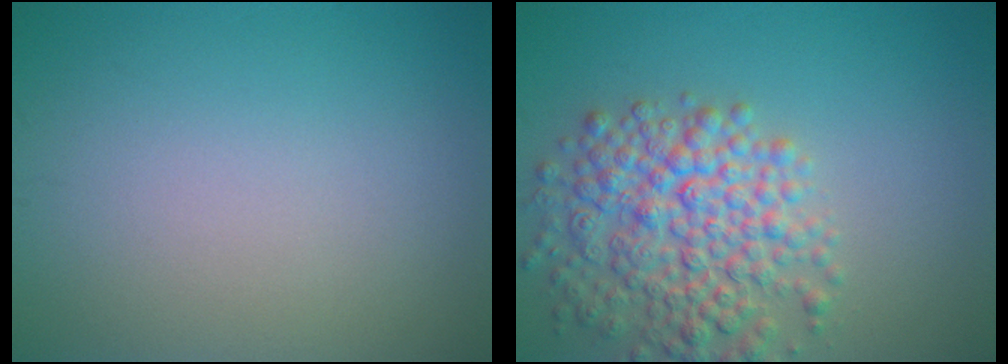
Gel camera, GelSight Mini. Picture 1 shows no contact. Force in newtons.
{"total": 6.8, "press": 6.8, "slide": 0.3}